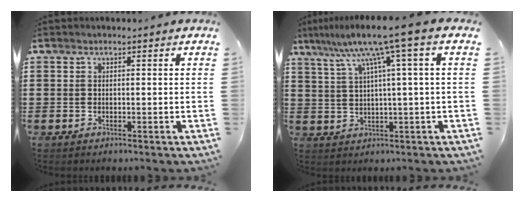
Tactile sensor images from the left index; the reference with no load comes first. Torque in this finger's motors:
{"motor_torque": [2.14, 0.00, 0.96, 0.21]}